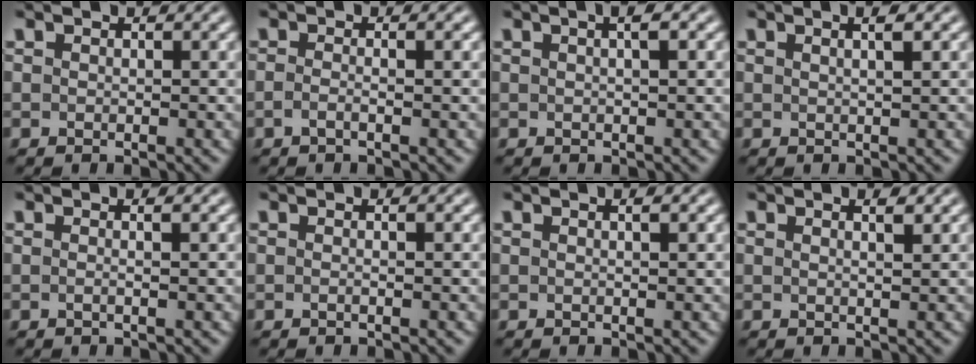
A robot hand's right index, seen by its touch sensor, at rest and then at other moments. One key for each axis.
{"total": 1.4, "fx": -0.8, "fy": -0.4, "fz": 1.0, "tx": -0.021, "ty": -0.005, "tz": -0.015}
{"total": 1.9, "fx": 0.6, "fy": 0.0, "fz": 1.8, "tx": -0.015, "ty": 0.011, "tz": 0.005}
{"total": 1.7, "fx": 0.6, "fy": -0.6, "fz": 1.5, "tx": -0.018, "ty": 0.000, "tz": 0.014}
{"total": 0.9, "fx": -0.3, "fy": -0.5, "fz": 0.7, "tx": -0.016, "ty": -0.003, "tz": -0.004}
{"total": 0.6, "fx": -0.3, "fy": -0.3, "fz": 0.4, "tx": -0.009, "ty": 0.001, "tz": -0.007}
{"total": 0.7, "fx": 0.2, "fy": -0.2, "fz": 0.7, "tx": -0.012, "ty": 0.001, "tz": 0.003}
{"total": 1.2, "fx": 0.5, "fy": -0.7, "fz": 0.9, "tx": -0.013, "ty": -0.006, "tz": 0.013}